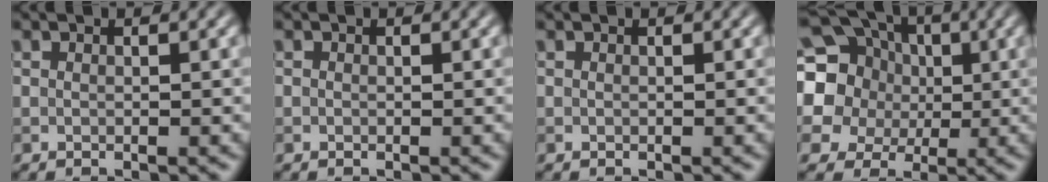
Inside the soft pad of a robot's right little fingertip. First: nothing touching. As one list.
[{"total": 0.0}, {"total": 0.0}, {"total": 16.7, "force": [3.3, 15.2, 6.0], "torque": [-0.160, 0.019, 0.035]}]